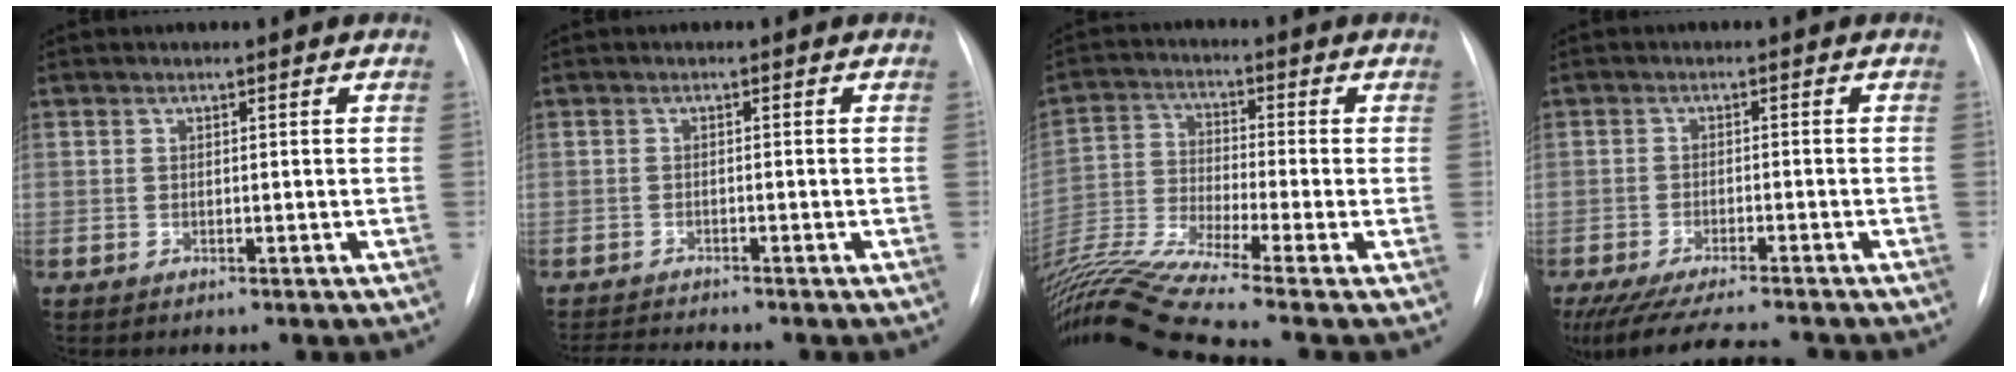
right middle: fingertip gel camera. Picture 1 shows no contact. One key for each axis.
{"total": 3.5, "fx": -3.3, "fy": -0.9, "fz": 0.6, "tx": -0.014, "ty": -0.017, "tz": -0.055}
{"total": 13.4, "fx": -11.0, "fy": -2.4, "fz": 7.2, "tx": -0.145, "ty": -0.016, "tz": -0.201}
{"total": 13.3, "fx": -11.9, "fy": 1.5, "fz": 5.8, "tx": -0.105, "ty": -0.027, "tz": -0.173}